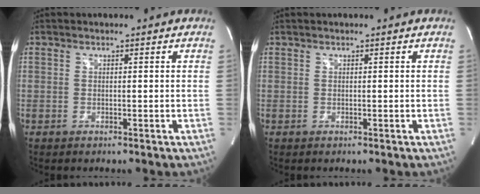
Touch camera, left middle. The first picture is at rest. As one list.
[{"total": 0.0}]